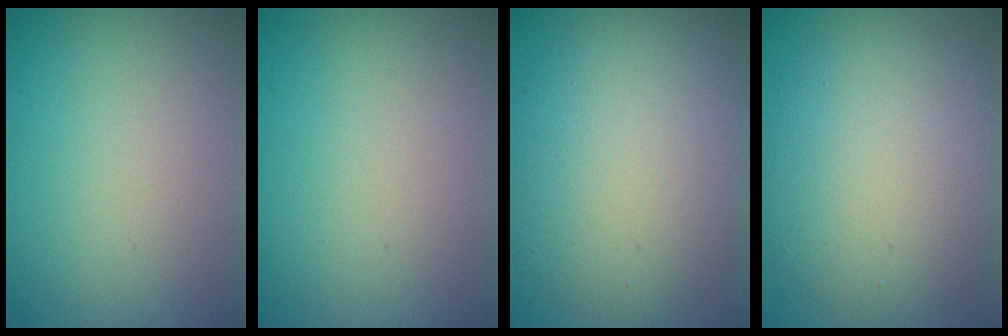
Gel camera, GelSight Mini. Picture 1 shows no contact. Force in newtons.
{"total": 0.0}
{"total": 8.8, "press": 8.8, "slide": 0.5}
{"total": 7.8, "press": 7.7, "slide": 0.5}